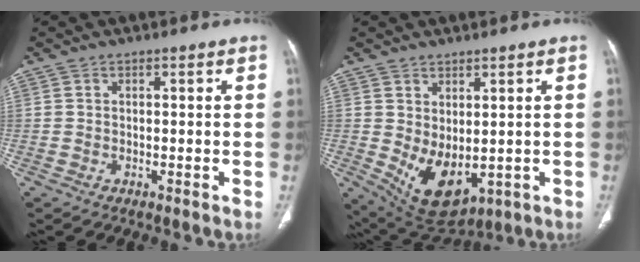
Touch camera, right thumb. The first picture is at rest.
{"total": 9.5, "force": [-0.6, 5.5, 7.8], "torque": [-0.118, -0.013, 0.021]}